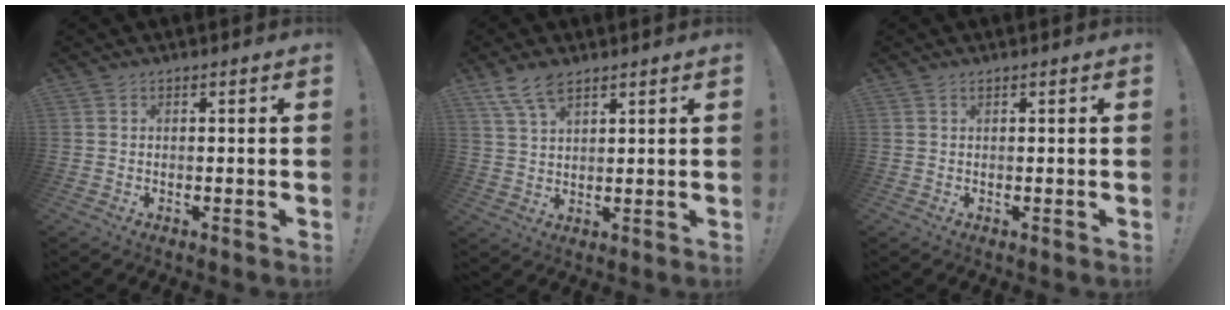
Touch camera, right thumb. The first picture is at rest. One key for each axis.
{"total": 7.0, "fx": 4.9, "fy": 2.9, "fz": 4.0, "tx": -0.072, "ty": -0.019, "tz": 0.093}
{"total": 0.0}